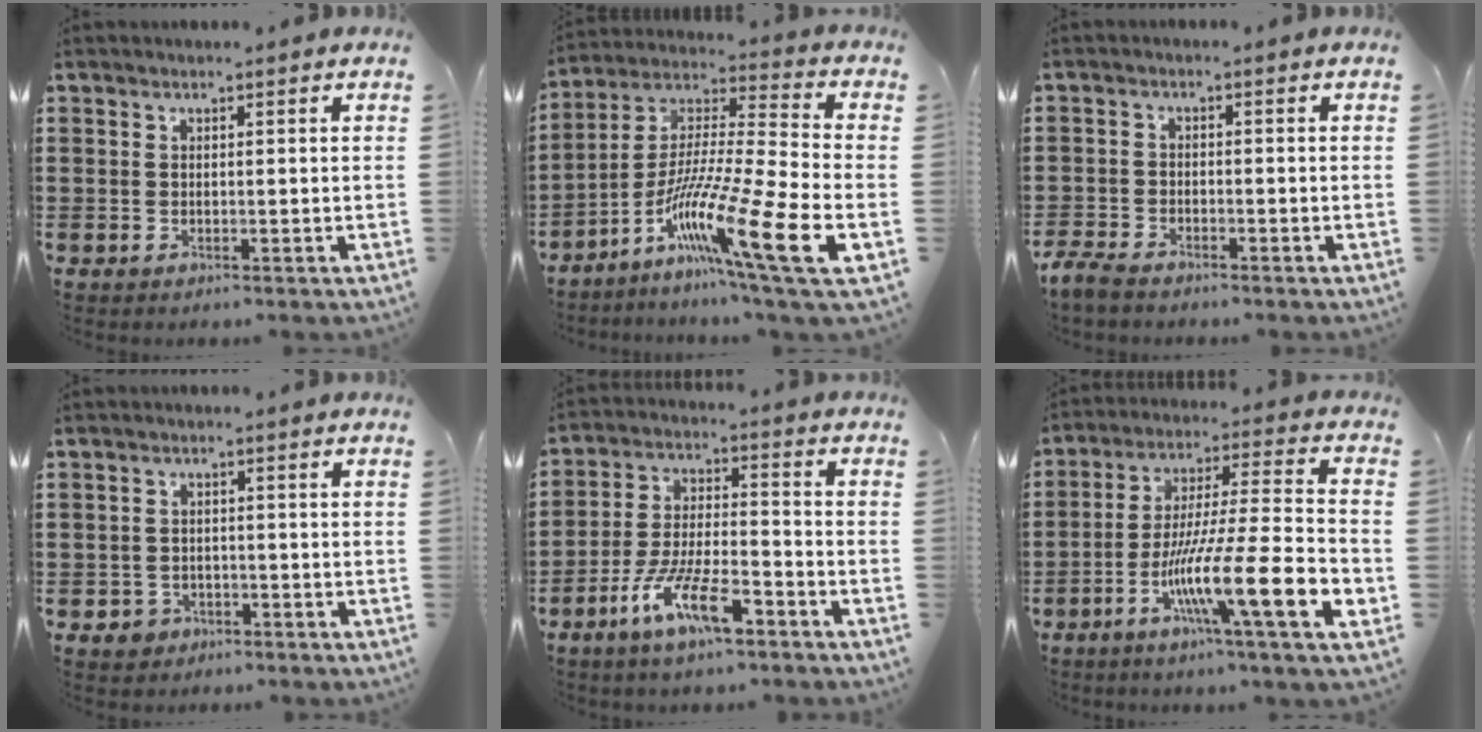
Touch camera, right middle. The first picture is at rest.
{"total": 16.6, "force": [-8.6, 0.3, 14.2], "torque": [-0.282, -0.022, -0.162]}
{"total": 2.8, "force": [-2.6, 0.6, 0.8], "torque": [-0.036, -0.002, -0.060]}
{"total": 1.9, "force": [-1.4, 1.3, 0.3], "torque": [-0.011, 0.003, -0.031]}
{"total": 9.6, "force": [-6.2, 2.2, 7.1], "torque": [-0.154, -0.004, -0.120]}
{"total": 16.3, "force": [-7.1, 1.6, 14.6], "torque": [-0.263, -0.009, -0.122]}